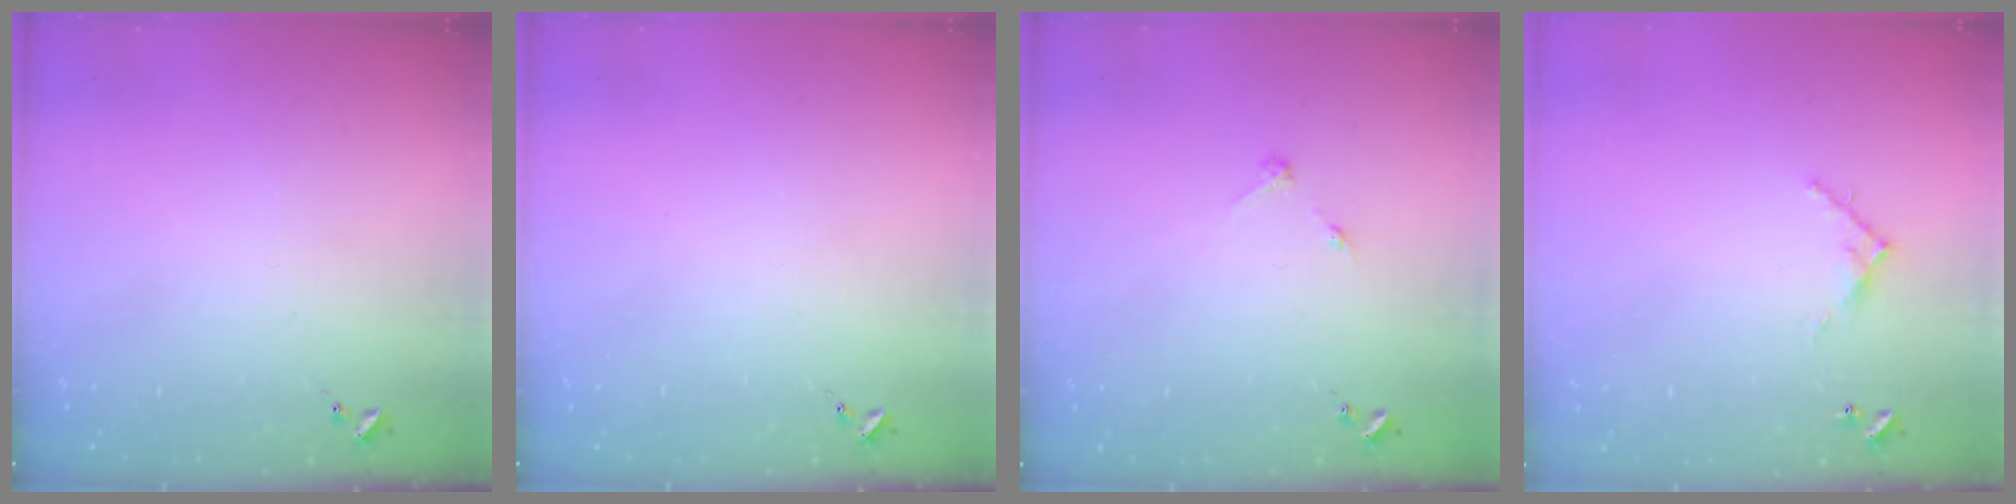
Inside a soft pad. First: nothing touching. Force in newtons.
{"total": 0.0}
{"total": 2.7, "press": 2.7, "slide": 0.3}
{"total": 5.5, "press": 5.5, "slide": 0.3}